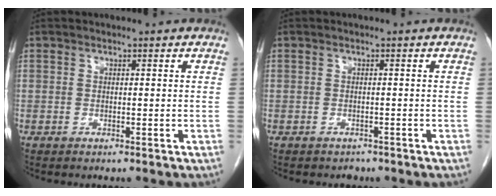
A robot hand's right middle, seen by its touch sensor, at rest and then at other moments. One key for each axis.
{"total": 1.4, "fx": -1.1, "fy": 0.8, "fz": -0.1, "tx": -0.007, "ty": 0.001, "tz": -0.018}